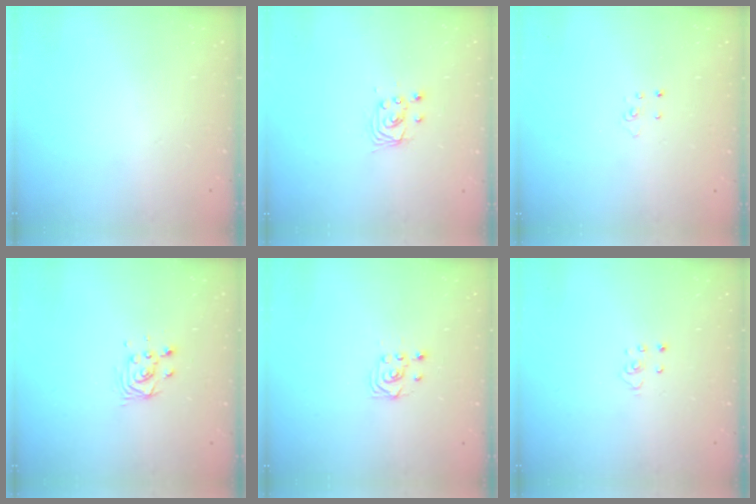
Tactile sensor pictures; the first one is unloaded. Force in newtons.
{"total": 3.2, "press": 3.2, "slide": 0.2}
{"total": 3.0, "press": 2.9, "slide": 0.3}
{"total": 4.1, "press": 4.1, "slide": 0.4}
{"total": 2.7, "press": 2.4, "slide": 1.3}
{"total": 2.3, "press": 2.3, "slide": 0.2}